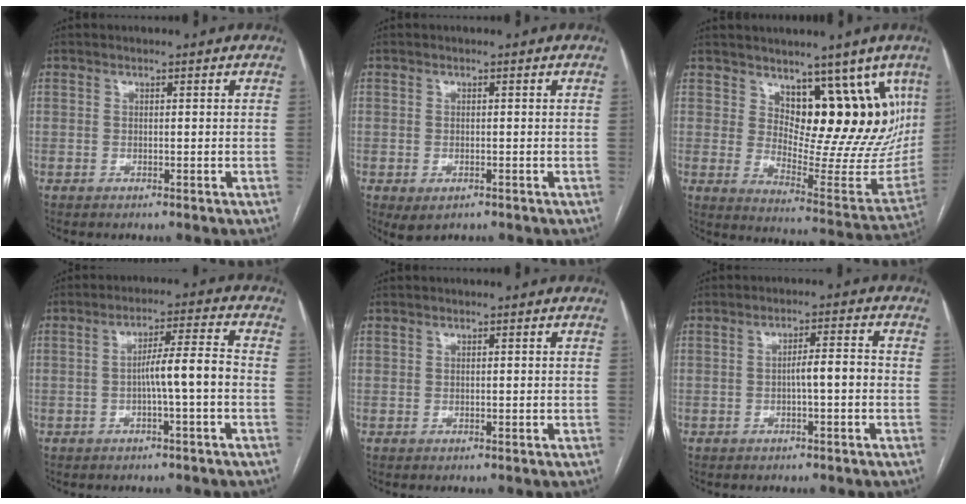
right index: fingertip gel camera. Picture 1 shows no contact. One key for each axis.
{"total": 2.4, "fx": -1.0, "fy": 1.4, "fz": 1.7, "tx": -0.032, "ty": -0.005, "tz": -0.005}
{"total": 18.5, "fx": 8.7, "fy": 7.3, "fz": 14.6, "tx": -0.172, "ty": -0.008, "tz": 0.141}
{"total": 6.1, "fx": -1.4, "fy": -0.3, "fz": 6.0, "tx": -0.096, "ty": 0.018, "tz": -0.020}
{"total": 0.0}
{"total": 3.7, "fx": -0.8, "fy": 0.4, "fz": 3.6, "tx": -0.054, "ty": 0.011, "tz": -0.012}